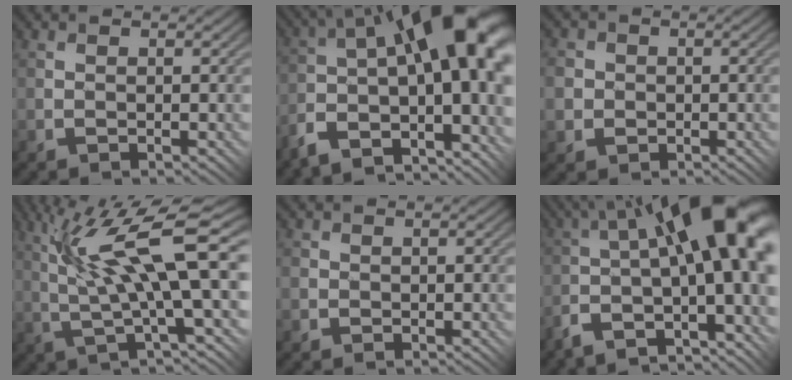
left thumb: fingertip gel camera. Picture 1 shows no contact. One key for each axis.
{"total": 16.3, "fx": -4.4, "fy": 5.8, "fz": 14.6, "tx": -0.218, "ty": 0.014, "tz": -0.075}
{"total": 4.8, "fx": -0.4, "fy": 4.7, "fz": 1.1, "tx": -0.044, "ty": 0.005, "tz": -0.033}
{"total": 13.6, "fx": 3.9, "fy": 3.0, "fz": 12.7, "tx": -0.233, "ty": 0.018, "tz": 0.064}
{"total": 2.1, "fx": -0.4, "fy": 2.0, "fz": 0.5, "tx": -0.006, "ty": 0.000, "tz": -0.014}
{"total": 15.8, "fx": -2.5, "fy": 4.4, "fz": 15.0, "tx": -0.226, "ty": 0.019, "tz": -0.045}